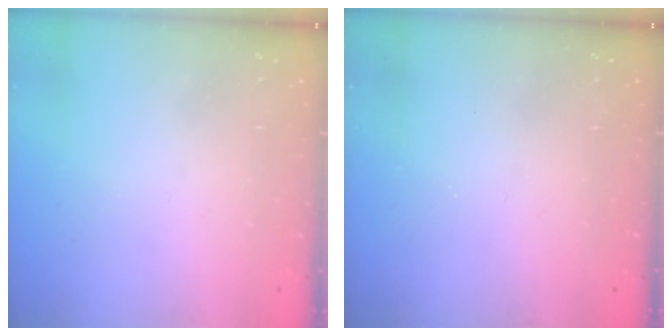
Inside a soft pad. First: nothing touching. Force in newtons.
{"total": 0.0}